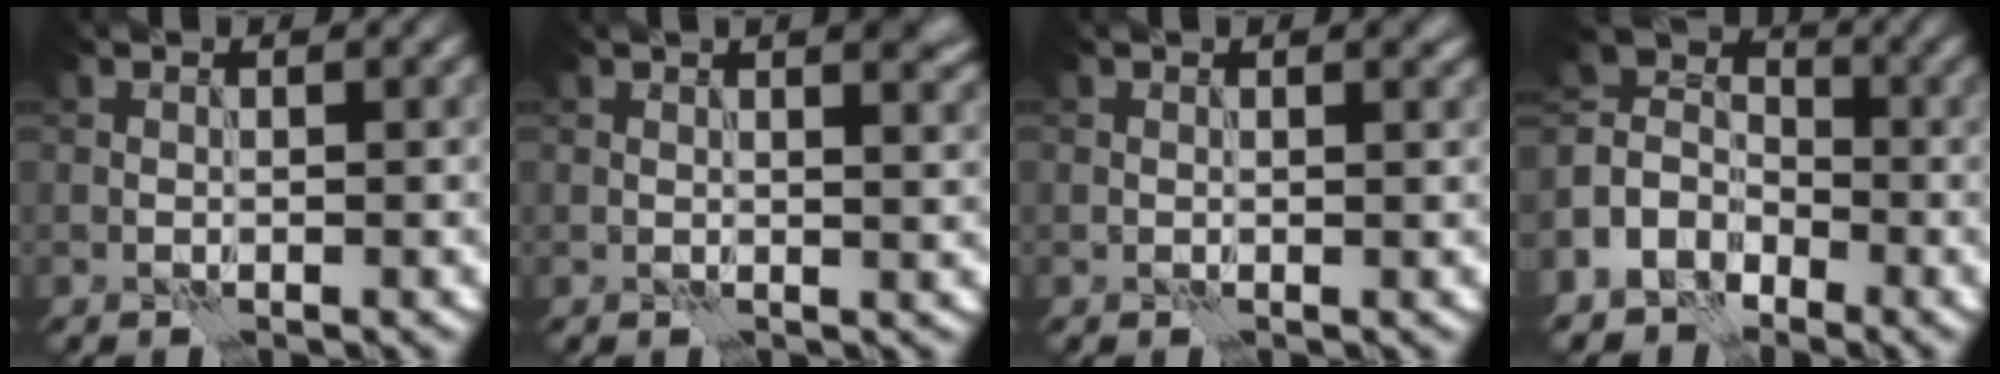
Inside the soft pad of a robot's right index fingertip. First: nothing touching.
{"total": 6.6, "force": [3.7, 3.0, 4.6], "torque": [-0.020, 0.037, 0.026]}
{"total": 2.0, "force": [1.3, 0.9, 1.3], "torque": [-0.009, 0.007, 0.009]}
{"total": 5.9, "force": [-3.7, 4.4, 1.4], "torque": [-0.031, 0.004, -0.081]}